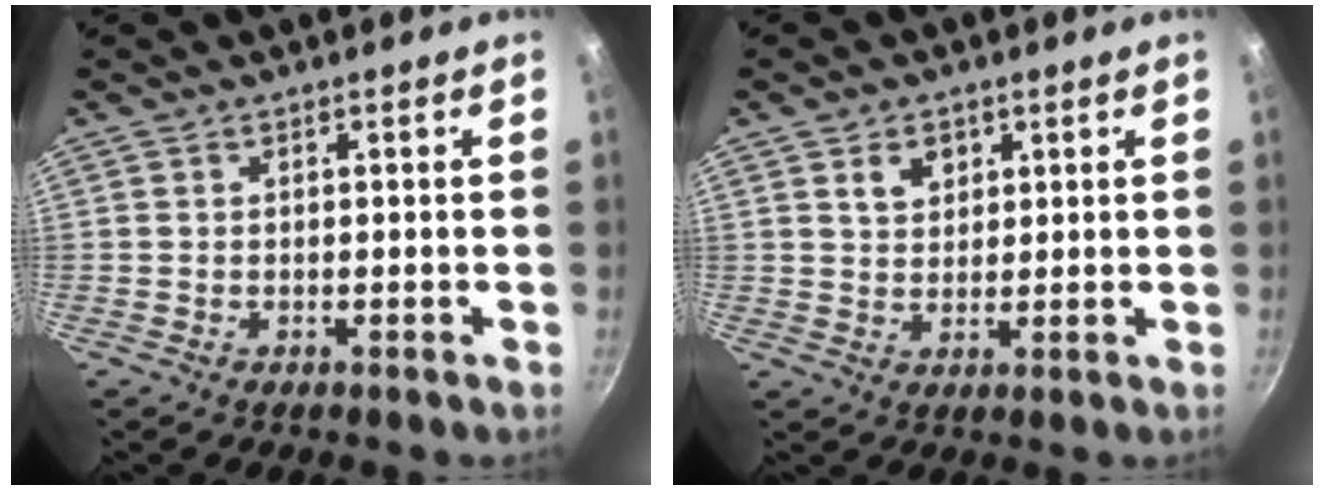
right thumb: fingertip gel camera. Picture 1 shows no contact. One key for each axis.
{"total": 4.3, "fx": 1.9, "fy": 3.2, "fz": 2.1, "tx": -0.017, "ty": -0.004, "tz": 0.033}